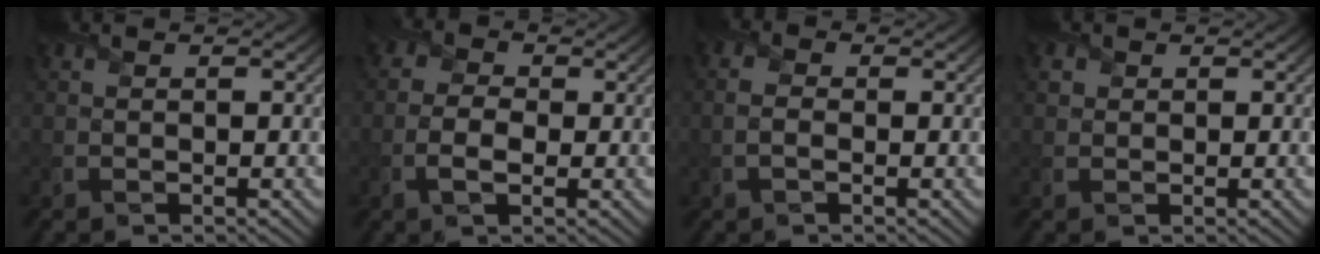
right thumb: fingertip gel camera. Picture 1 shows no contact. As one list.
[{"total": 4.0, "force": [-0.7, 2.7, 2.9], "torque": [-0.063, -0.003, -0.021]}, {"total": 1.9, "force": [-0.4, 1.2, 1.4], "torque": [-0.038, 0.002, -0.014]}, {"total": 1.1, "force": [0.5, 1.0, 0.2], "torque": [-0.006, -0.001, 0.009]}]